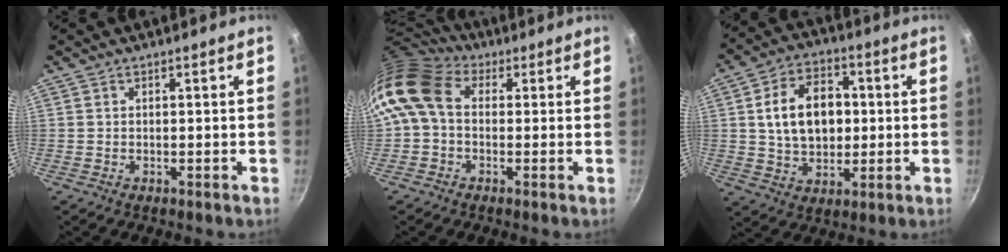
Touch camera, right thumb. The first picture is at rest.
{"total": 10.4, "force": [1.0, 7.8, 6.8], "torque": [-0.129, 0.024, -0.003]}
{"total": 13.8, "force": [1.3, 9.8, 9.7], "torque": [-0.131, 0.011, 0.022]}